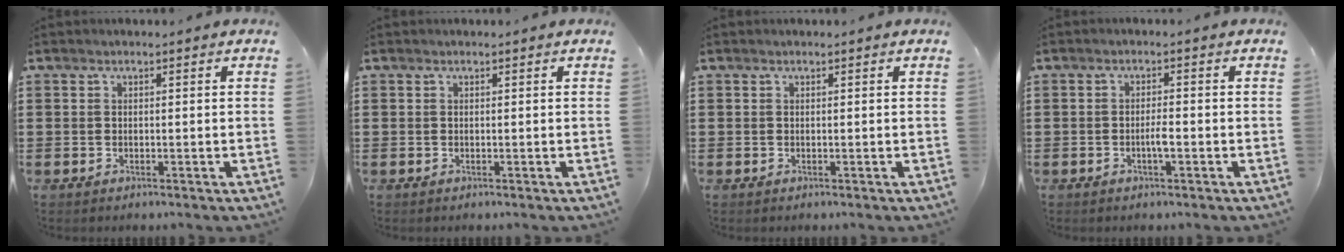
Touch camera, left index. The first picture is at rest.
{"total": 0.0}
{"total": 0.0}
{"total": 2.3, "force": [-0.8, 0.4, 2.1], "torque": [-0.040, 0.004, -0.015]}